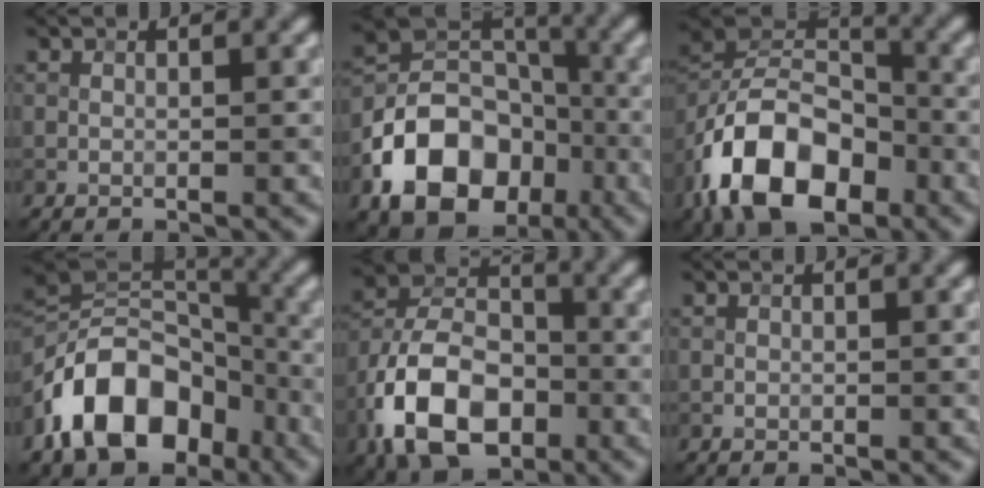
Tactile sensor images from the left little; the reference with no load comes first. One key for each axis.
{"total": 11.1, "fx": -4.9, "fy": 7.8, "fz": 6.1, "tx": -0.107, "ty": 0.003, "tz": -0.095}
{"total": 12.3, "fx": -6.0, "fy": 7.2, "fz": 7.9, "tx": -0.146, "ty": 0.005, "tz": -0.119}
{"total": 12.3, "fx": -6.3, "fy": 7.6, "fz": 7.3, "tx": -0.122, "ty": 0.010, "tz": -0.126}
{"total": 11.1, "fx": -5.1, "fy": 6.7, "fz": 7.3, "tx": -0.148, "ty": 0.003, "tz": -0.104}
{"total": 0.0}